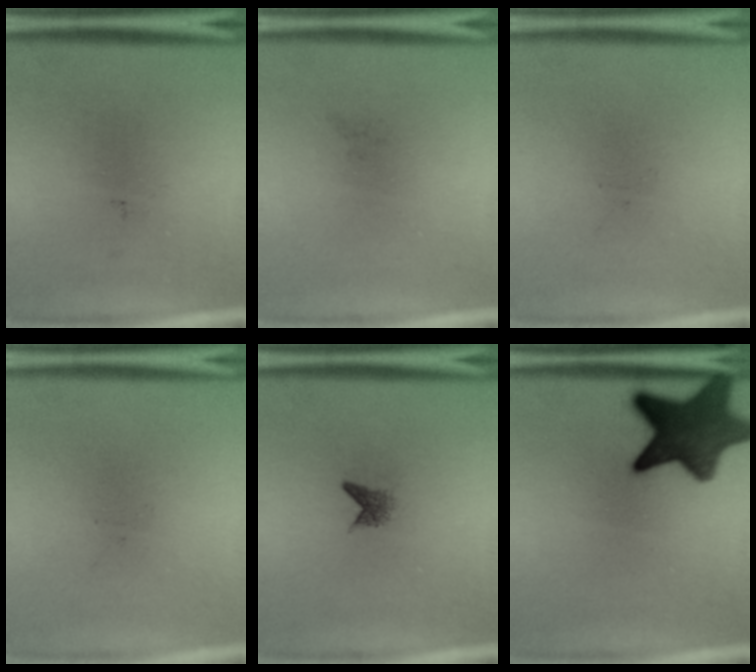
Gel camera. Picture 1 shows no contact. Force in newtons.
{"total": 0.0}
{"total": 0.0}
{"total": 0.0}
{"total": 1.6}
{"total": 12.7}